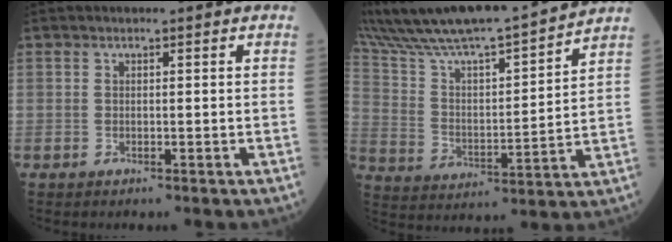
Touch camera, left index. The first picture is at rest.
{"total": 20.4, "force": [18.1, 1.3, 9.5], "torque": [-0.170, 0.011, 0.301]}